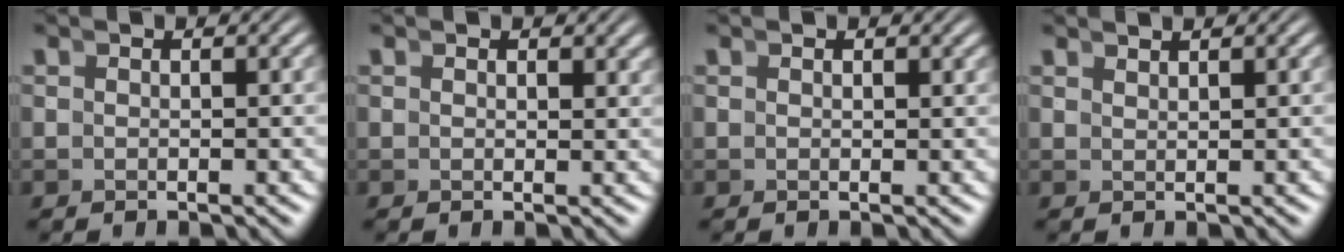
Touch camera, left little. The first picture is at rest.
{"total": 1.0, "force": [1.0, 0.2, 0.1], "torque": [0.004, 0.000, 0.017]}
{"total": 0.6, "force": [0.5, 0.2, 0.0], "torque": [0.004, -0.001, 0.011]}
{"total": 1.5, "force": [1.3, -0.7, -0.2], "torque": [0.017, 0.007, 0.028]}